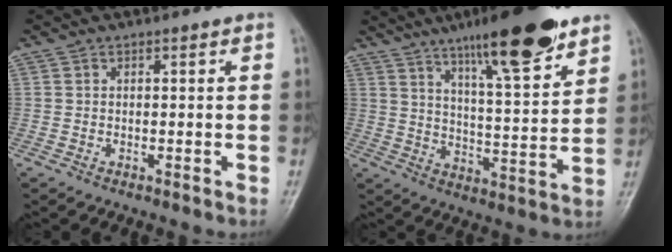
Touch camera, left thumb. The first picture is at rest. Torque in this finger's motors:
{"motor_torque": [1.15, -0.07, 1.37, -1.40, 0.30]}